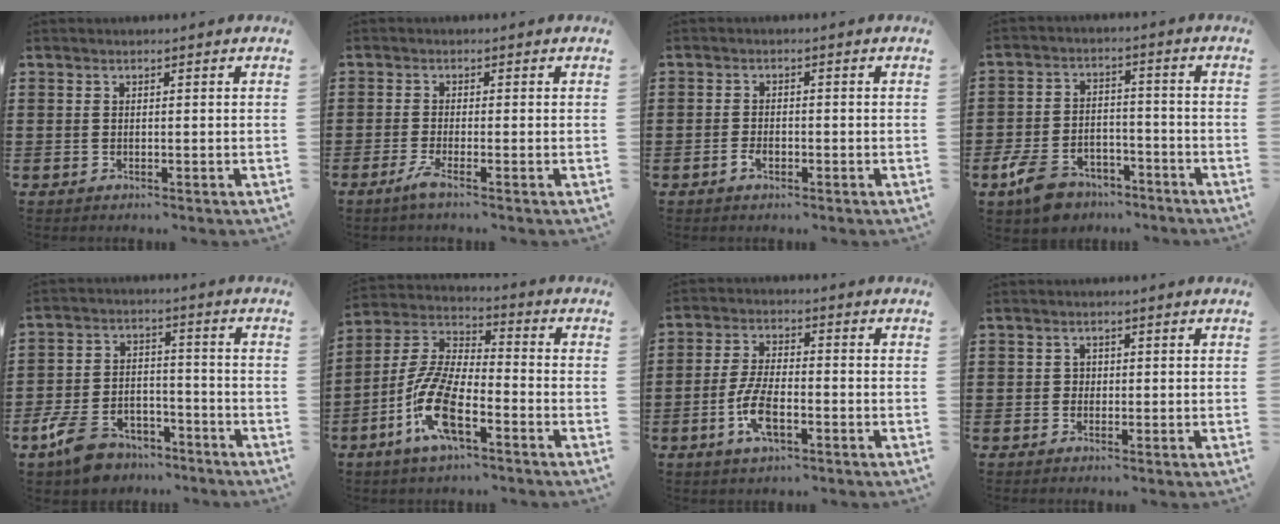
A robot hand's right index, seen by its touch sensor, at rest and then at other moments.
{"total": 2.3, "force": [-1.2, -0.1, 2.0], "torque": [-0.048, -0.012, -0.025]}
{"total": 1.9, "force": [-0.9, 1.0, 1.3], "torque": [-0.025, 0.001, -0.018]}
{"total": 6.4, "force": [-4.9, 2.9, 2.8], "torque": [-0.072, 0.013, -0.096]}
{"total": 7.5, "force": [-5.9, 3.3, 3.3], "torque": [-0.085, 0.014, -0.117]}
{"total": 11.5, "force": [-5.4, 3.7, 9.5], "torque": [-0.224, -0.009, -0.107]}
{"total": 6.9, "force": [-2.4, 2.8, 5.8], "torque": [-0.139, -0.007, -0.053]}
{"total": 0.7, "force": [0.1, 0.6, 0.2], "torque": [-0.006, 0.003, 0.001]}